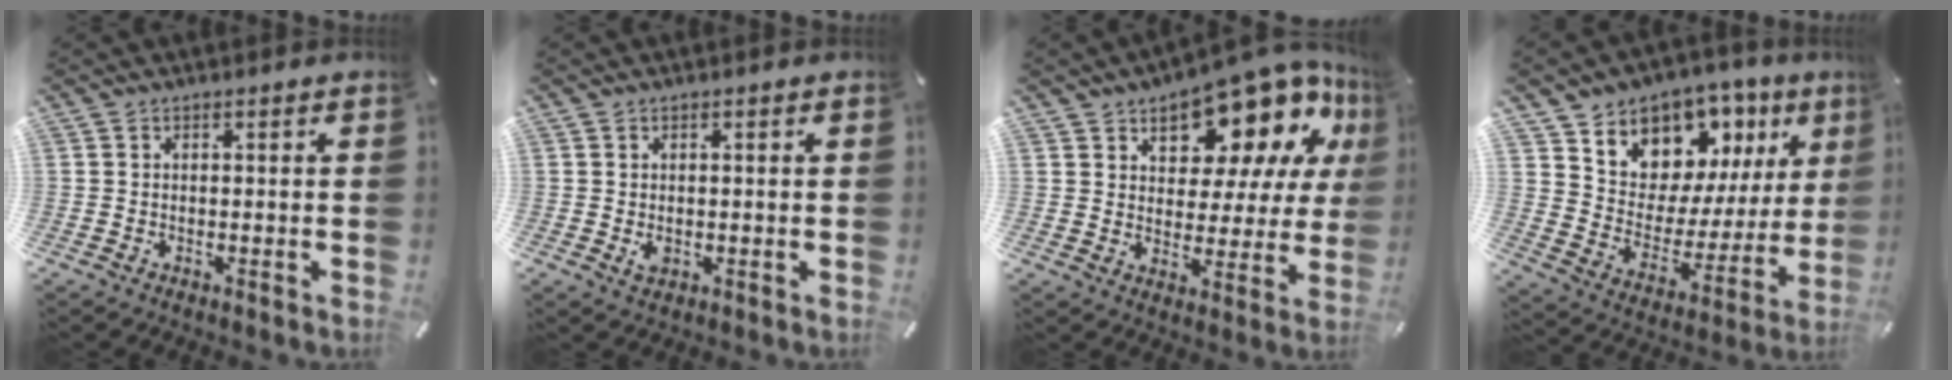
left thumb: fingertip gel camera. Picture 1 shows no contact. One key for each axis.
{"total": 1.9, "fx": -0.1, "fy": 1.5, "fz": 1.1, "tx": -0.012, "ty": -0.001, "tz": -0.003}
{"total": 15.0, "fx": 11.5, "fy": 7.3, "fz": 6.4, "tx": -0.101, "ty": -0.097, "tz": 0.197}
{"total": 9.6, "fx": 7.2, "fy": 6.3, "fz": -0.4, "tx": -0.008, "ty": -0.099, "tz": 0.130}